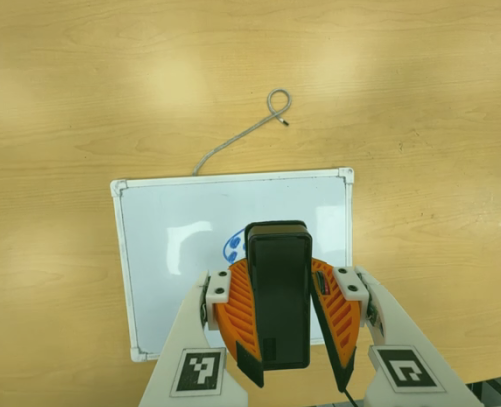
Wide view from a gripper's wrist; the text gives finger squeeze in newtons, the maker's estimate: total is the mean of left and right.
{"total": 10.7, "left": 10.3, "right": 11.0}